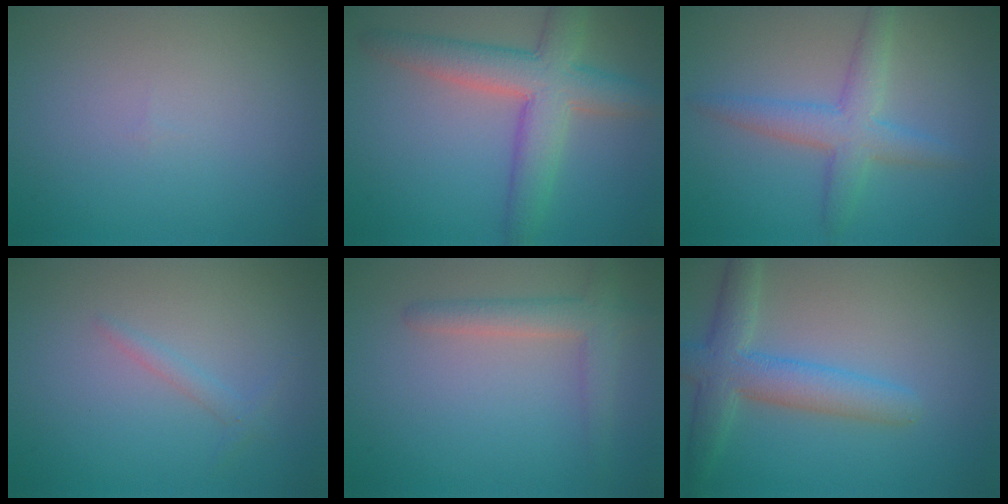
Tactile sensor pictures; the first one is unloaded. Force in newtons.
{"total": 6.5, "press": 6.5, "slide": 0.3}
{"total": 3.8, "press": 3.8, "slide": 0.2}
{"total": 0.9, "press": 0.9, "slide": 0.1}
{"total": 2.9, "press": 2.9, "slide": 0.2}
{"total": 4.7, "press": 4.7, "slide": 0.4}